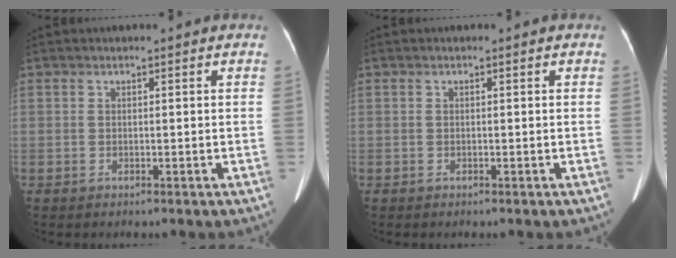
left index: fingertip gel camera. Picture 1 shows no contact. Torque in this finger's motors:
{"motor_torque": [0.00, -0.01, 0.00, 0.00]}